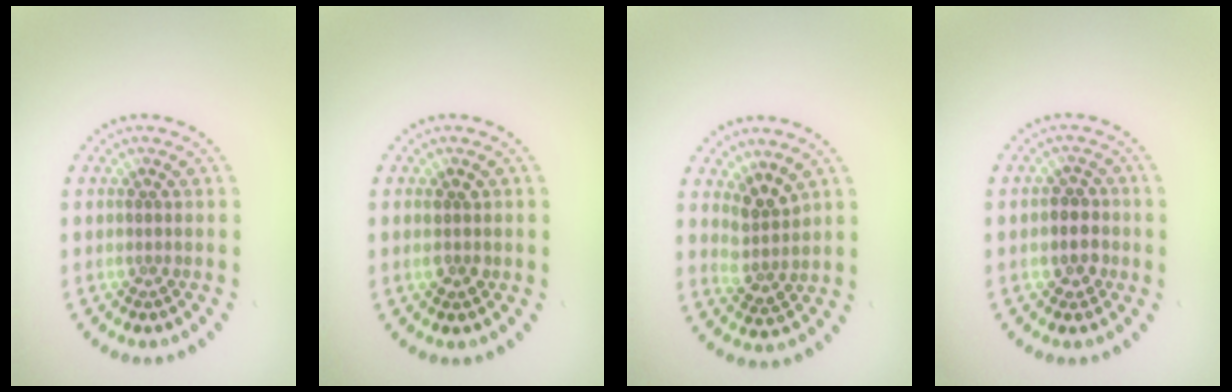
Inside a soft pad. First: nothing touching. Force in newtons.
{"total": 1.4, "press": 1.4, "slide": 0.3}
{"total": 2.6, "press": 2.1, "slide": 1.6}
{"total": 2.5, "press": 2.3, "slide": 1.0}